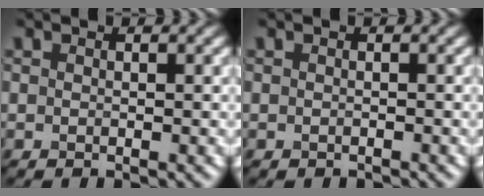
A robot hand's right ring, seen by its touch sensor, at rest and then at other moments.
{"total": 0.7, "force": [-0.7, 0.1, 0.0], "torque": [0.001, -0.004, -0.011]}